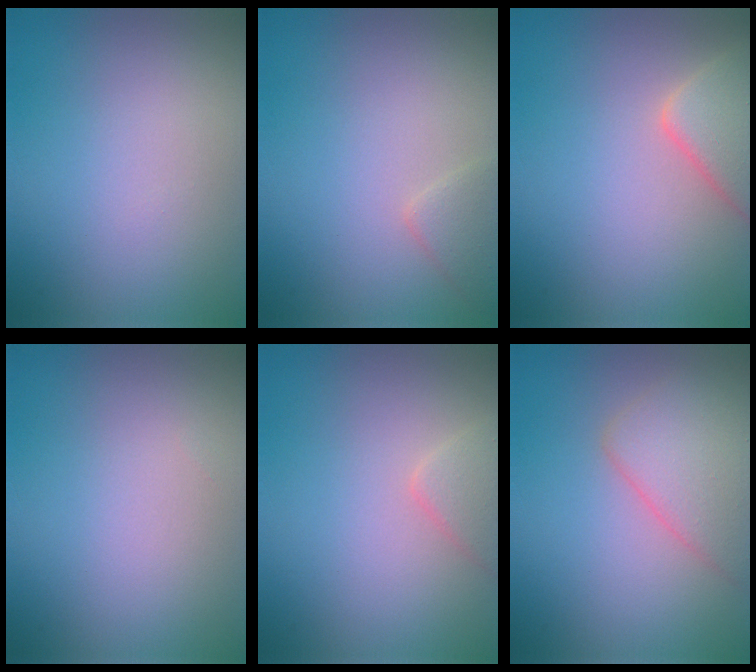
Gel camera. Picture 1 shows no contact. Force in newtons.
{"total": 1.6, "press": 1.6, "slide": 0.1}
{"total": 4.1, "press": 4.1, "slide": 0.2}
{"total": 0.0}
{"total": 1.6, "press": 1.6, "slide": 0.1}
{"total": 3.9, "press": 3.9, "slide": 0.2}